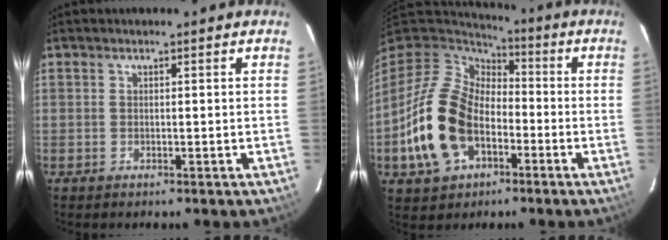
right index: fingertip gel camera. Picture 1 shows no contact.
{"total": 20.5, "force": [-5.7, 13.3, 14.4], "torque": [-0.338, -0.001, -0.088]}